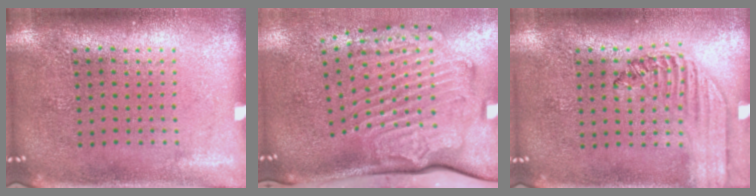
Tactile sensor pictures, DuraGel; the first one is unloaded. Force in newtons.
{"total": 3.6, "press": 2.4, "slide": 2.6}
{"total": 1.6, "press": 1.4, "slide": 0.7}